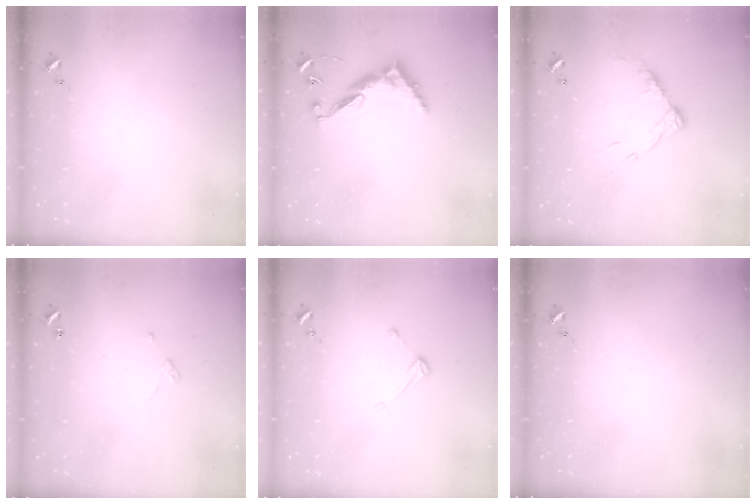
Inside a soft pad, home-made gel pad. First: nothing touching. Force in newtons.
{"total": 9.8, "press": 9.7, "slide": 1.0}
{"total": 10.9, "press": 10.9, "slide": 0.8}
{"total": 2.6, "press": 2.6, "slide": 0.2}
{"total": 3.9, "press": 3.9, "slide": 0.4}
{"total": 0.0}